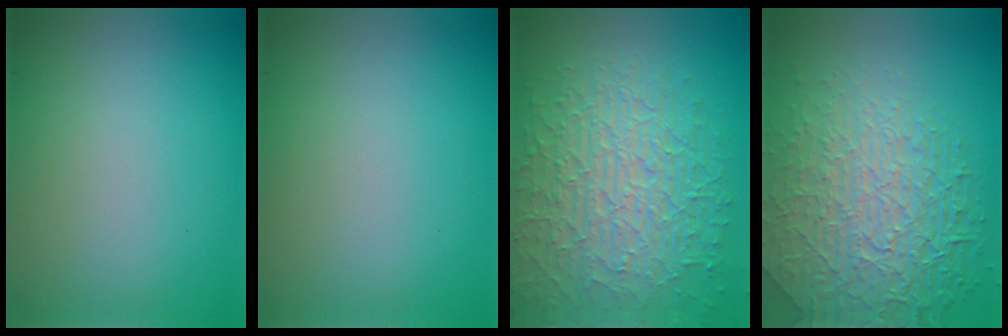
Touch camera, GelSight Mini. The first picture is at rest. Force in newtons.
{"total": 0.0}
{"total": 9.0, "press": 6.3, "slide": 6.4}
{"total": 8.6, "press": 5.8, "slide": 6.3}